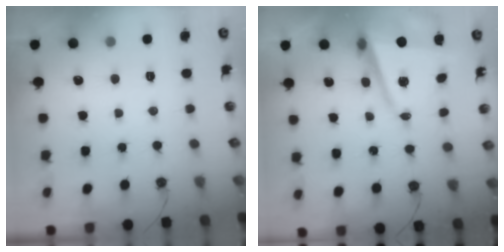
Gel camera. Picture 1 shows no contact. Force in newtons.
{"total": 9.5, "press": 9.3, "slide": 1.7}